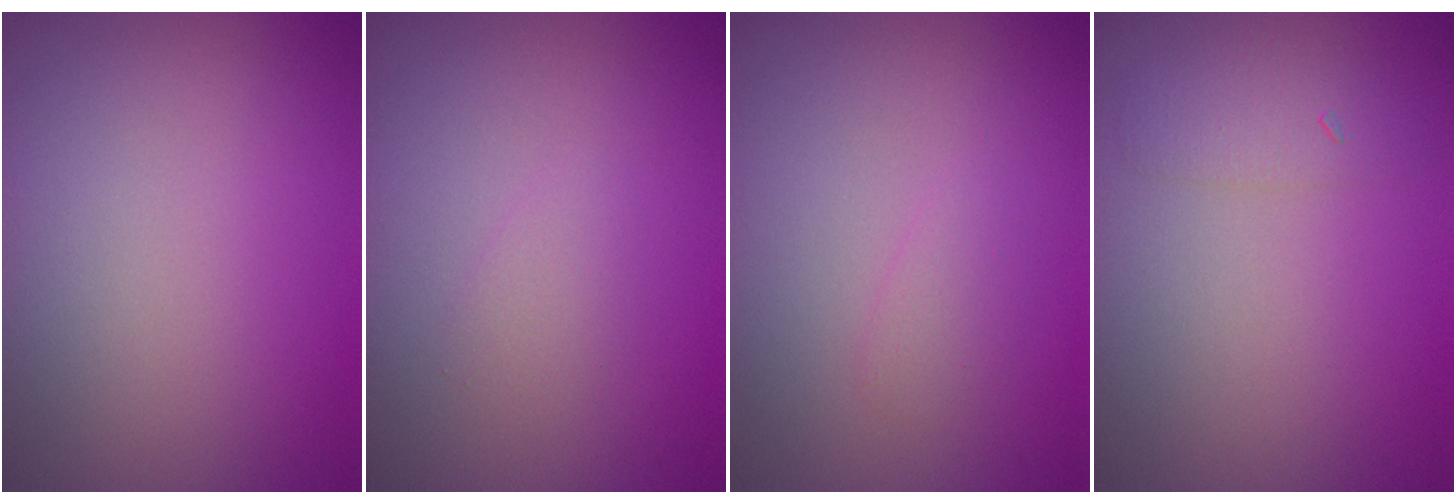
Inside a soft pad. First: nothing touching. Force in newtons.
{"total": 1.1, "press": 1.1, "slide": 0.1}
{"total": 1.0, "press": 1.0, "slide": 0.0}
{"total": 1.6, "press": 1.6, "slide": 0.1}